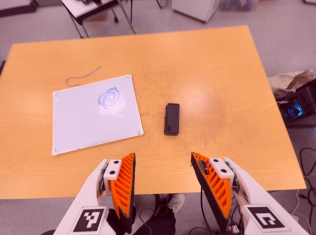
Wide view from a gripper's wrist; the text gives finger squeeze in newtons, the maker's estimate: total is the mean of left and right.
{"total": 0.0}